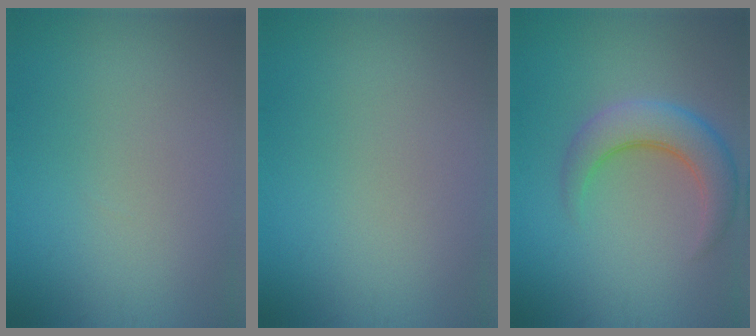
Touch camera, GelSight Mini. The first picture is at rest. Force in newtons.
{"total": 0.0}
{"total": 4.7, "press": 4.7, "slide": 0.2}